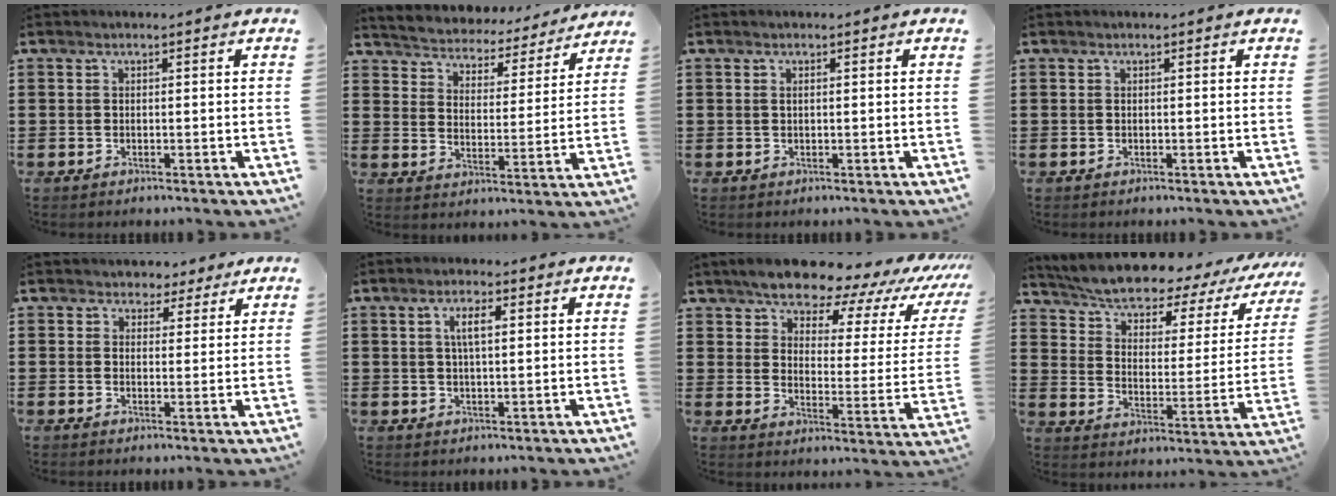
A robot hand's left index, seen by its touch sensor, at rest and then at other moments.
{"total": 3.7, "force": [3.7, 0.1, -0.5], "torque": [-0.018, -0.039, 0.055]}
{"total": 0.6, "force": [0.1, 0.2, 0.6], "torque": [-0.013, -0.001, 0.003]}
{"total": 0.0}
{"total": 3.0, "force": [2.4, 1.9, 0.1], "torque": [-0.009, 0.003, 0.042]}
{"total": 3.7, "force": [1.0, 1.2, 3.4], "torque": [-0.071, 0.009, 0.014]}
{"total": 10.4, "force": [9.0, 2.7, 4.5], "torque": [-0.100, -0.061, 0.153]}
{"total": 5.2, "force": [4.5, 0.9, 2.5], "torque": [-0.072, -0.039, 0.069]}